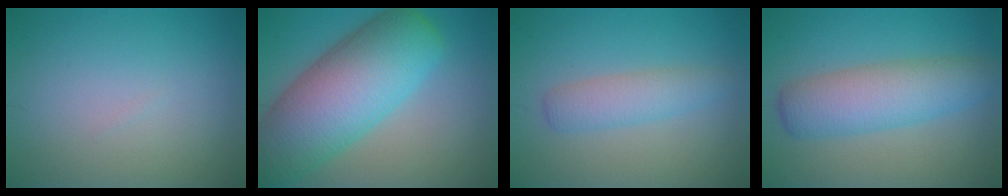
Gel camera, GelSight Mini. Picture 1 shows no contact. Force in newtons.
{"total": 12.2, "press": 12.2, "slide": 0.6}
{"total": 2.8, "press": 2.8, "slide": 0.1}
{"total": 5.8, "press": 5.8, "slide": 0.2}